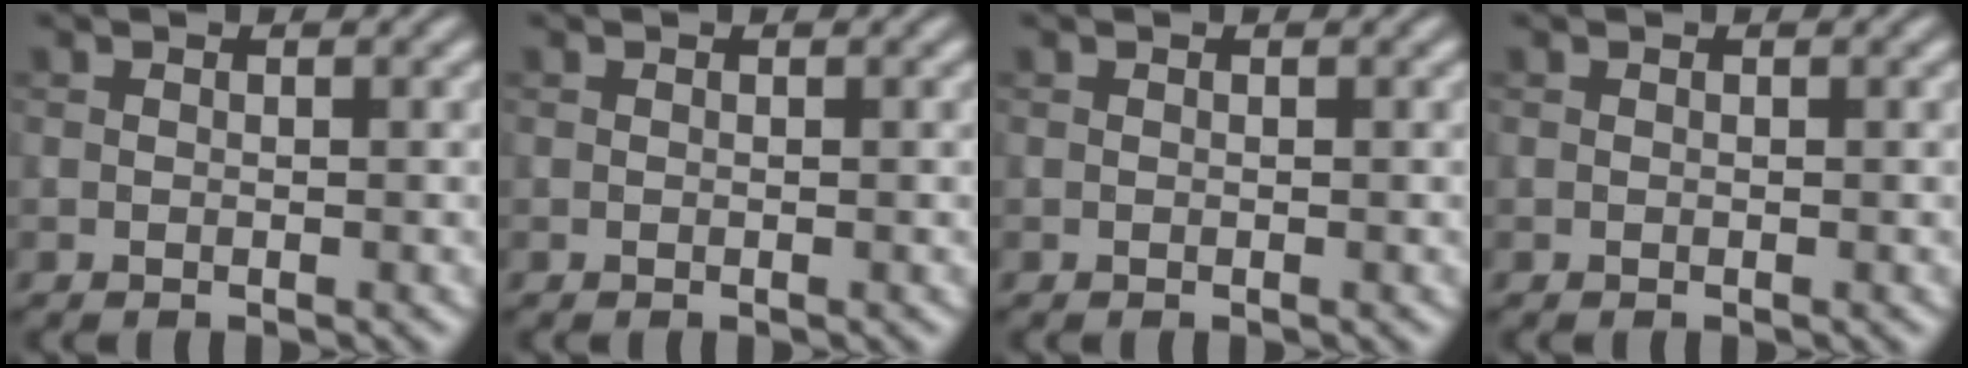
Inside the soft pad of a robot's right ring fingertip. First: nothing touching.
{"total": 0.0}
{"total": 0.0}
{"total": 0.0}